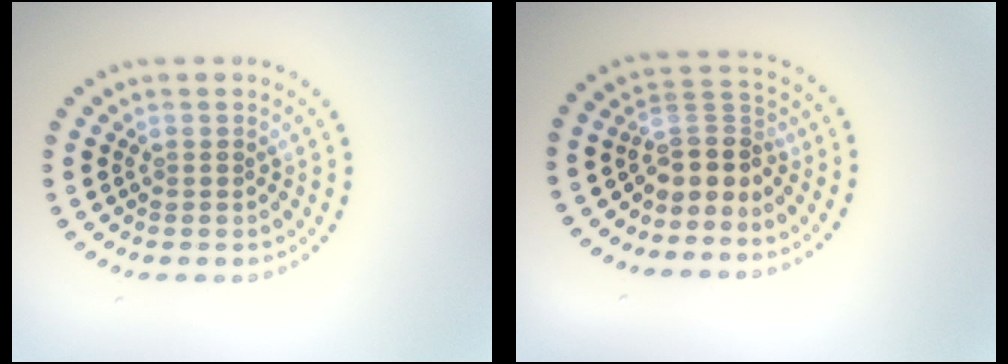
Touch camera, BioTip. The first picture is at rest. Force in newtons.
{"total": 3.3, "press": 2.5, "slide": 2.2}